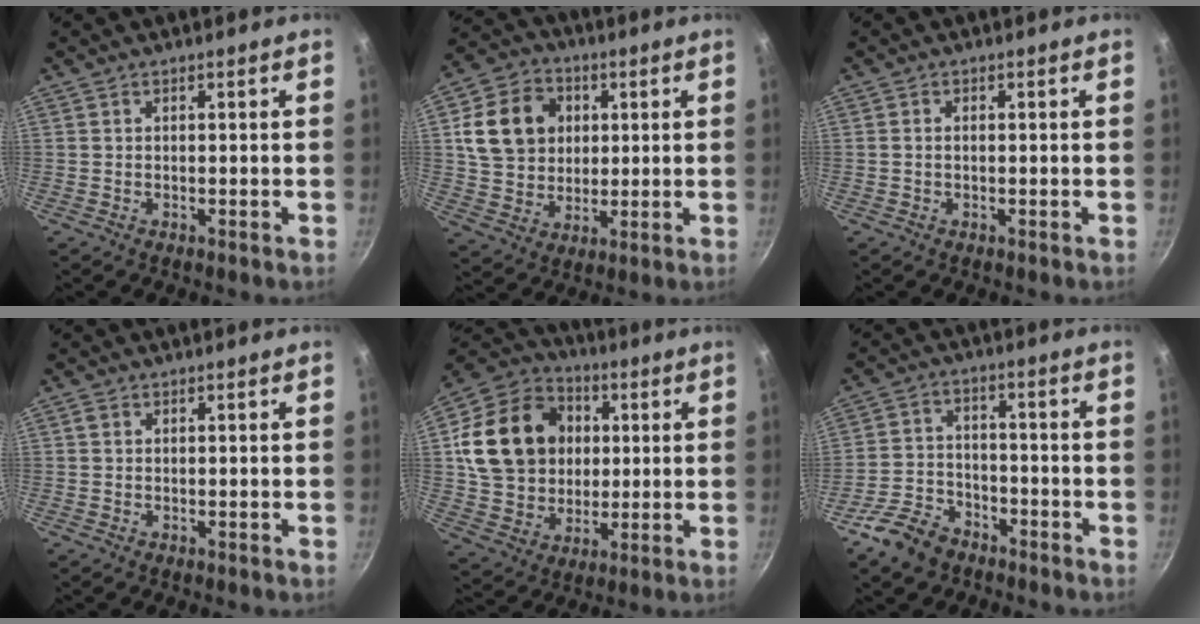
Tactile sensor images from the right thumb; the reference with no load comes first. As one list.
[{"total": 14.3, "force": [3.2, 11.9, 7.3], "torque": [-0.109, 0.006, 0.055]}, {"total": 0.9, "force": [-0.1, 0.6, 0.6], "torque": [-0.012, 0.003, -0.003]}, {"total": 1.0, "force": [0.2, 0.9, 0.4], "torque": [-0.006, 0.002, 0.002]}, {"total": 20.8, "force": [3.4, 17.2, 11.3], "torque": [-0.175, 0.015, 0.064]}, {"total": 8.9, "force": [-6.0, 5.6, 3.5], "torque": [-0.055, 0.048, -0.113]}]